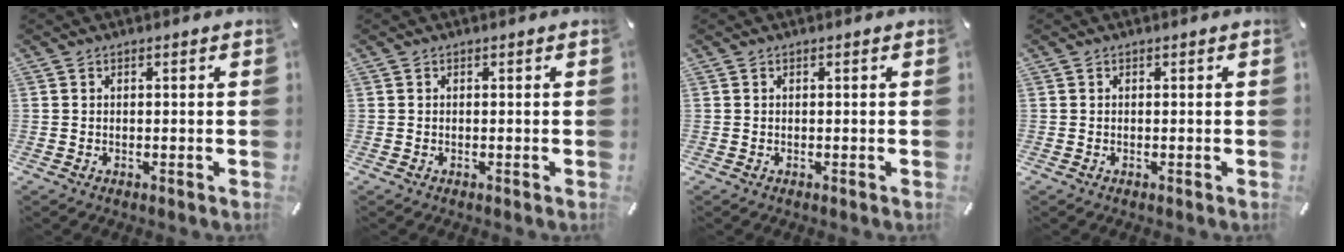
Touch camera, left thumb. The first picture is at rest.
{"total": 0.0}
{"total": 0.0}
{"total": 0.0}